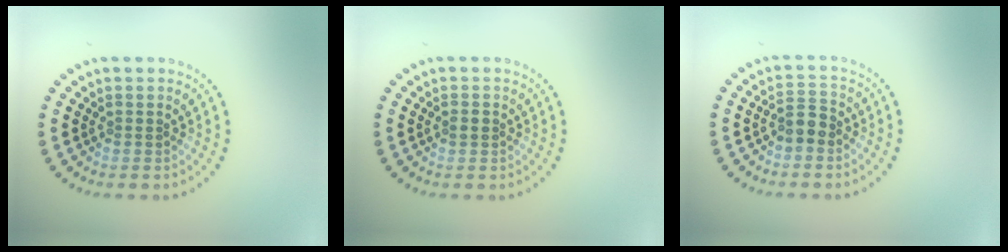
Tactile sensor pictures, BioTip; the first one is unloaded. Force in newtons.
{"total": 1.0, "press": 1.0, "slide": 0.1}
{"total": 2.0, "press": 1.7, "slide": 1.0}